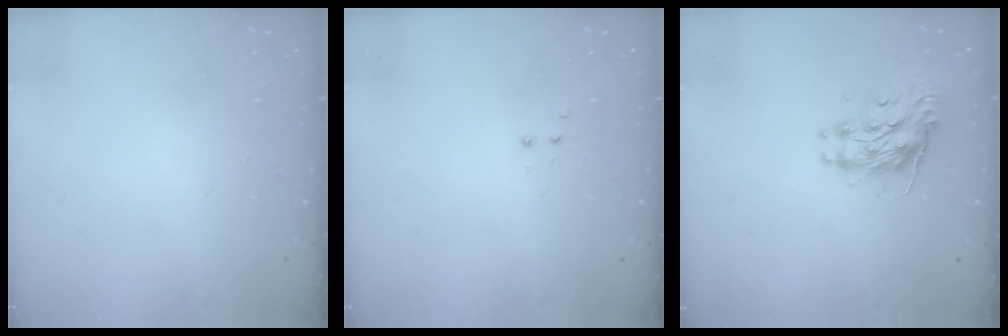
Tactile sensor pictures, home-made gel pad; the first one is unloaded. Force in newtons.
{"total": 2.8, "press": 2.8, "slide": 0.6}
{"total": 10.4, "press": 10.4, "slide": 0.8}